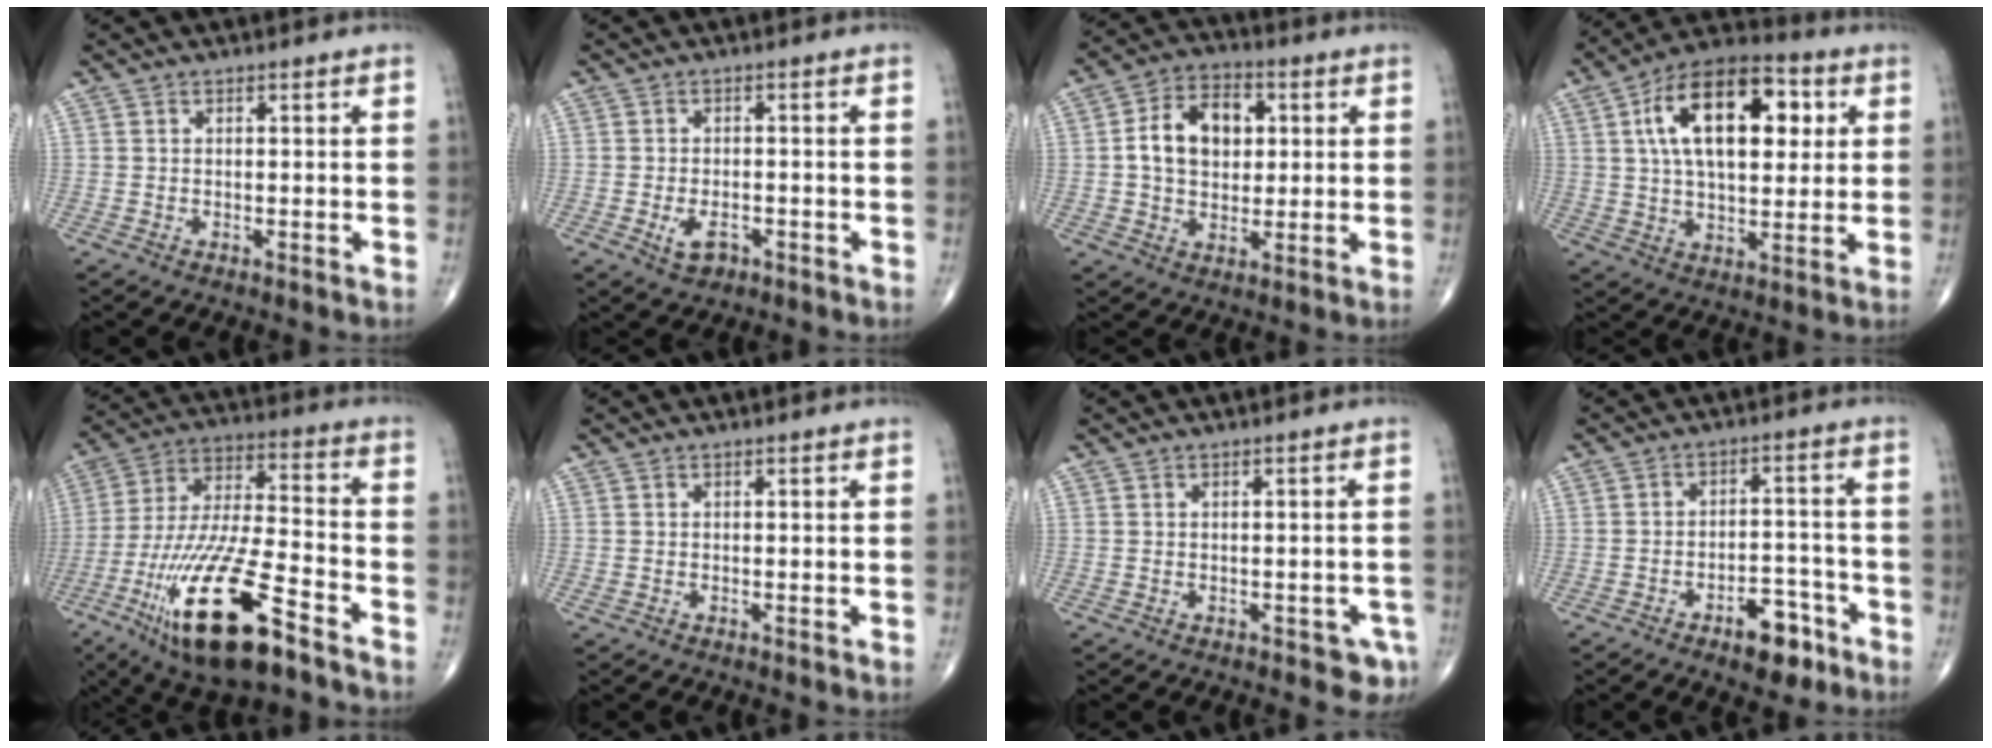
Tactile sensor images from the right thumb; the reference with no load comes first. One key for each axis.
{"total": 3.7, "fx": -1.6, "fy": 2.1, "fz": 2.5, "tx": -0.040, "ty": 0.005, "tz": -0.025}
{"total": 11.9, "fx": 1.8, "fy": 8.2, "fz": 8.4, "tx": -0.118, "ty": 0.011, "tz": 0.027}
{"total": 20.1, "fx": 5.4, "fy": 10.6, "fz": 16.3, "tx": -0.238, "ty": 0.009, "tz": 0.082}
{"total": 22.8, "fx": -12.0, "fy": 6.3, "fz": 18.3, "tx": -0.390, "ty": 0.034, "tz": -0.216}
{"total": 0.7, "fx": -0.1, "fy": 0.3, "fz": 0.6, "tx": -0.011, "ty": 0.000, "tz": -0.001}
{"total": 3.5, "fx": -1.6, "fy": 1.9, "fz": 2.4, "tx": -0.014, "ty": 0.008, "tz": -0.016}
{"total": 7.9, "fx": -4.8, "fy": 3.9, "fz": 4.9, "tx": -0.046, "ty": 0.038, "tz": -0.069}